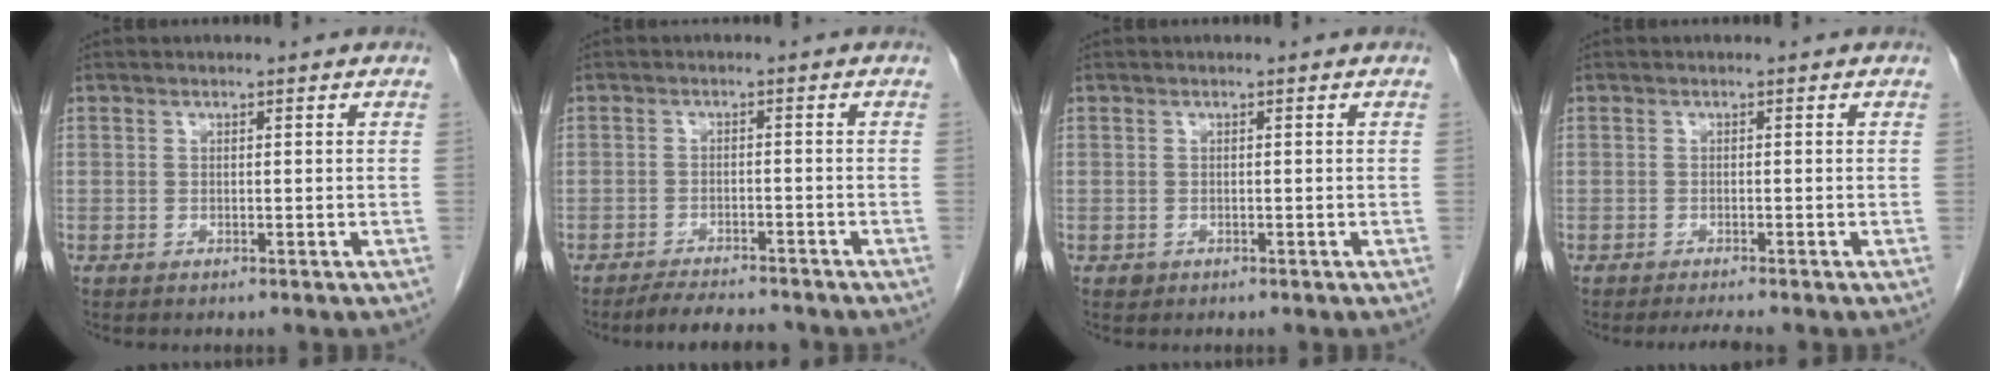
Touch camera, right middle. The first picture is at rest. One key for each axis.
{"total": 5.7, "fx": -5.3, "fy": 0.9, "fz": 1.8, "tx": -0.029, "ty": -0.011, "tz": -0.083}
{"total": 0.5, "fx": -0.2, "fy": 0.5, "fz": 0.1, "tx": -0.003, "ty": 0.003, "tz": -0.003}
{"total": 2.3, "fx": -2.0, "fy": -0.4, "fz": 1.0, "tx": -0.016, "ty": -0.006, "tz": -0.032}